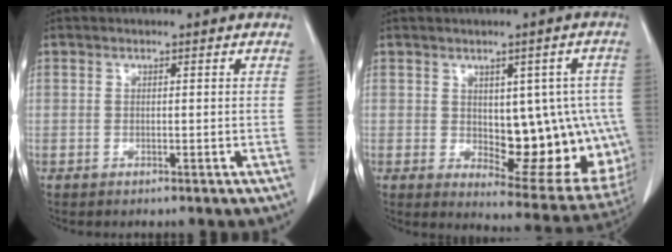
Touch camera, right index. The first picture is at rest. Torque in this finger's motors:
{"motor_torque": [0.34, 0.17, 0.30, 0.03]}